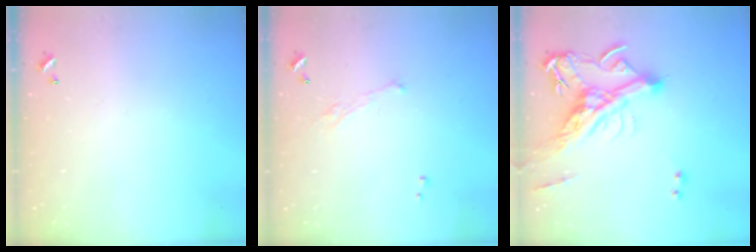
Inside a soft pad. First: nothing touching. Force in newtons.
{"total": 1.9, "press": 1.7, "slide": 0.8}
{"total": 11.1, "press": 10.7, "slide": 2.6}